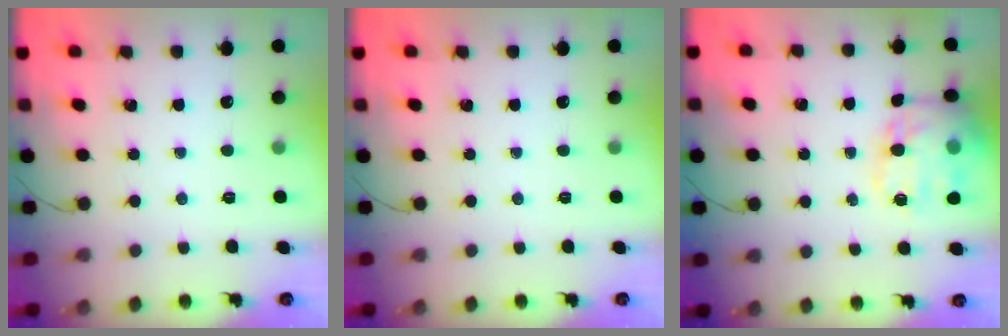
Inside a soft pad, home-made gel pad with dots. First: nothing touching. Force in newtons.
{"total": 0.0}
{"total": 17.5, "press": 17.3, "slide": 2.5}